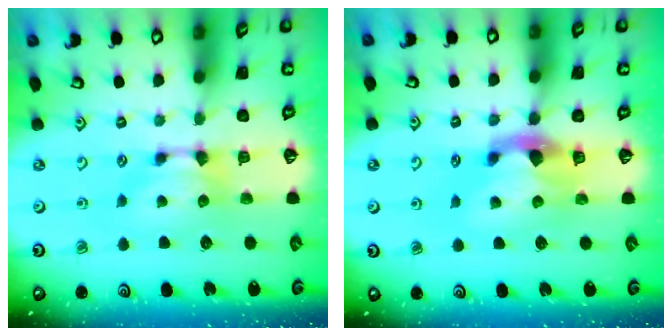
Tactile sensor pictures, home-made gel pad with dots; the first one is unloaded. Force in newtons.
{"total": 2.9, "press": 2.6, "slide": 1.3}